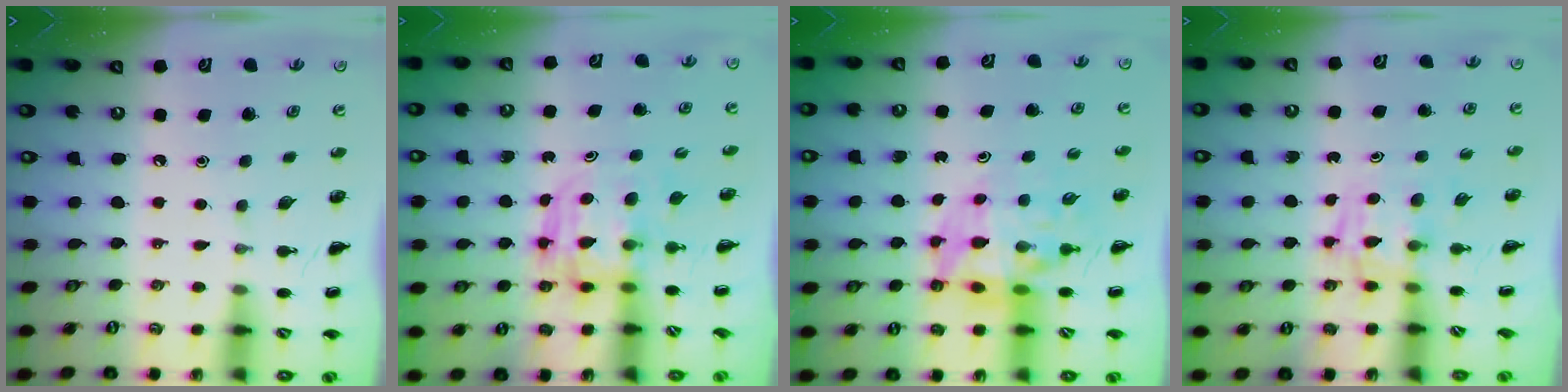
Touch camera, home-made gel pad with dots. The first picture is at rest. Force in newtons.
{"total": 3.8, "press": 3.8, "slide": 0.3}
{"total": 9.6, "press": 9.2, "slide": 2.7}
{"total": 4.0, "press": 3.9, "slide": 0.5}